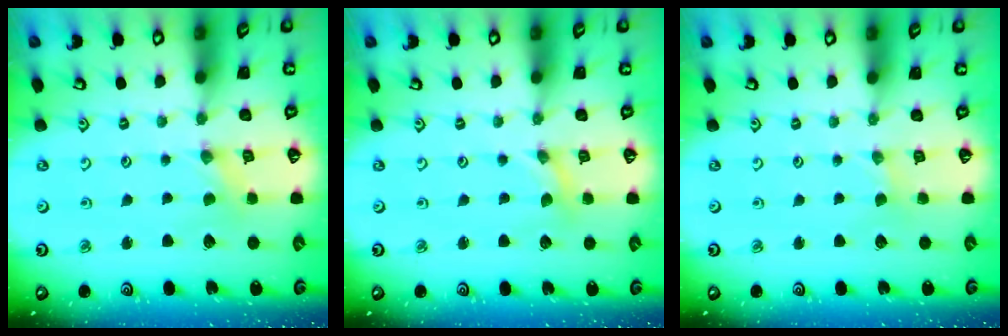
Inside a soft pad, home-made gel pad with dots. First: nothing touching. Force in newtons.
{"total": 0.0}
{"total": 0.0}